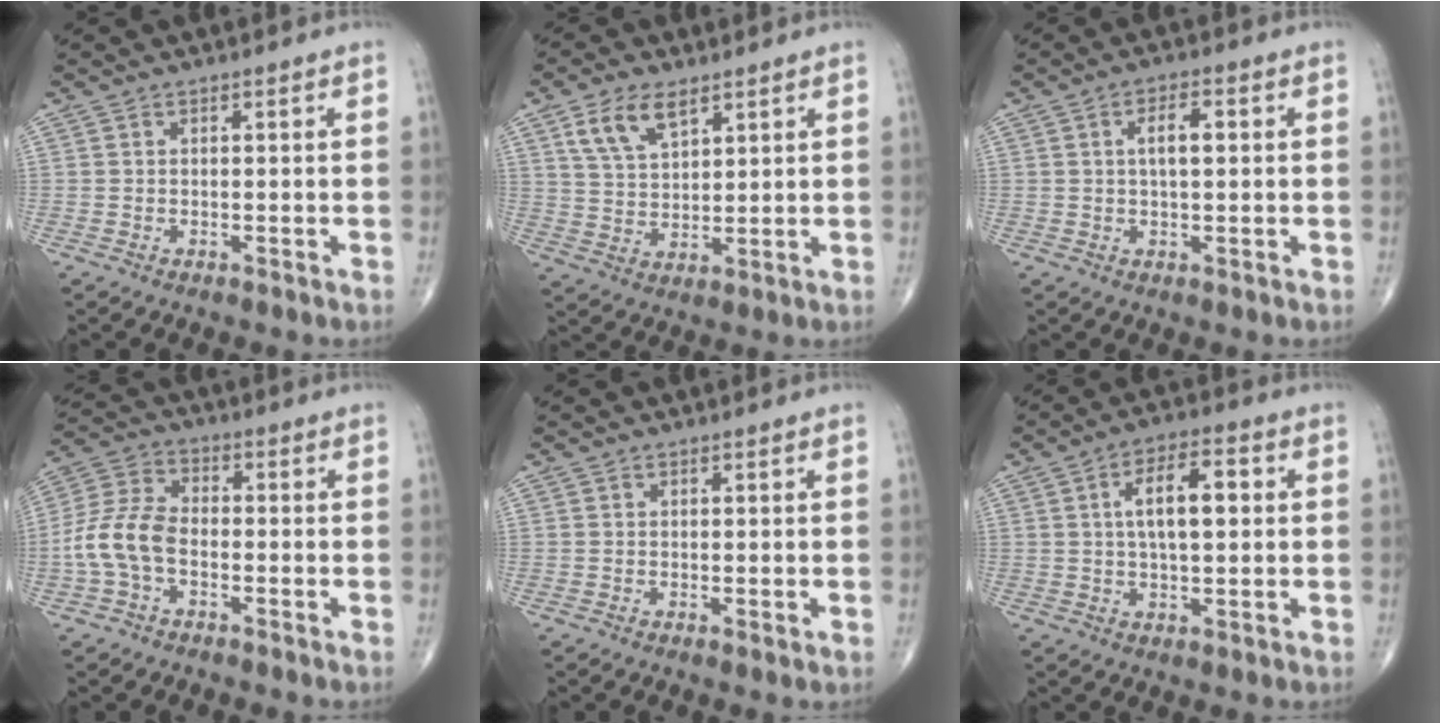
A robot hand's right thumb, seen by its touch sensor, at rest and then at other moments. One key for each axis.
{"total": 8.3, "fx": 4.7, "fy": 4.4, "fz": 5.4, "tx": -0.088, "ty": -0.018, "tz": 0.093}
{"total": 4.6, "fx": 0.8, "fy": 1.9, "fz": 4.1, "tx": -0.064, "ty": 0.006, "tz": 0.012}
{"total": 9.6, "fx": -2.5, "fy": 5.9, "fz": 7.1, "tx": -0.148, "ty": 0.030, "tz": -0.058}
{"total": 0.5, "fx": 0.0, "fy": 0.2, "fz": 0.5, "tx": -0.012, "ty": -0.003, "tz": -0.001}
{"total": 9.6, "fx": 1.5, "fy": 4.2, "fz": 8.5, "tx": -0.128, "ty": 0.014, "tz": 0.020}